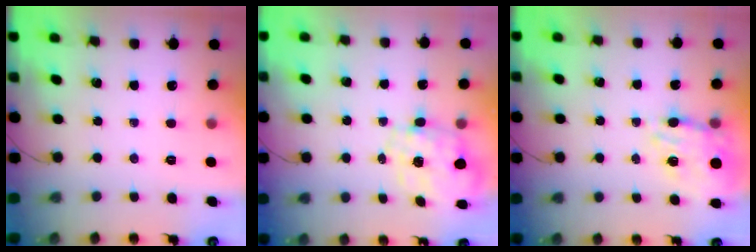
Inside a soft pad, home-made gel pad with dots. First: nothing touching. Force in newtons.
{"total": 2.3, "press": 2.0, "slide": 1.2}
{"total": 12.5, "press": 12.0, "slide": 3.4}